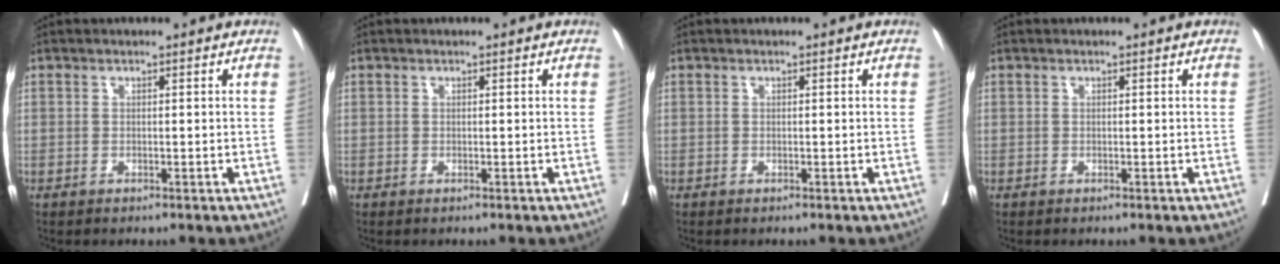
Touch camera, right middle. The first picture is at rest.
{"total": 0.0}
{"total": 0.0}
{"total": 0.0}